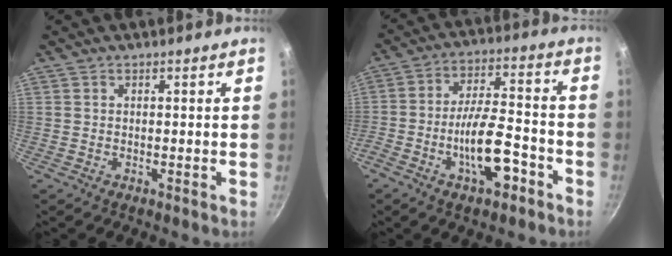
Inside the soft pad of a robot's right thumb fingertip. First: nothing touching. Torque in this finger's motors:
{"motor_torque": [1.58, -0.53, 1.42, -1.35, 0.37]}